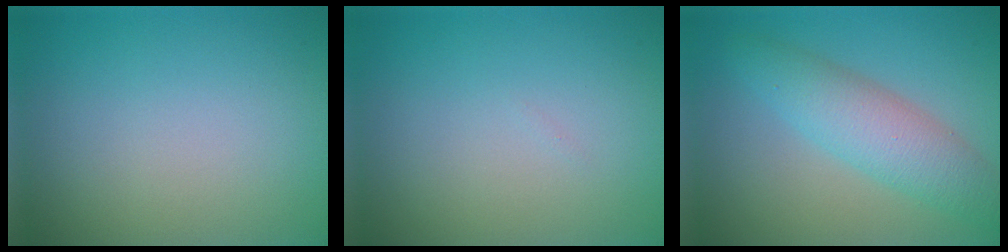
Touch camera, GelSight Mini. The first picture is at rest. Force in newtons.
{"total": 0.0}
{"total": 4.9, "press": 4.9, "slide": 0.1}